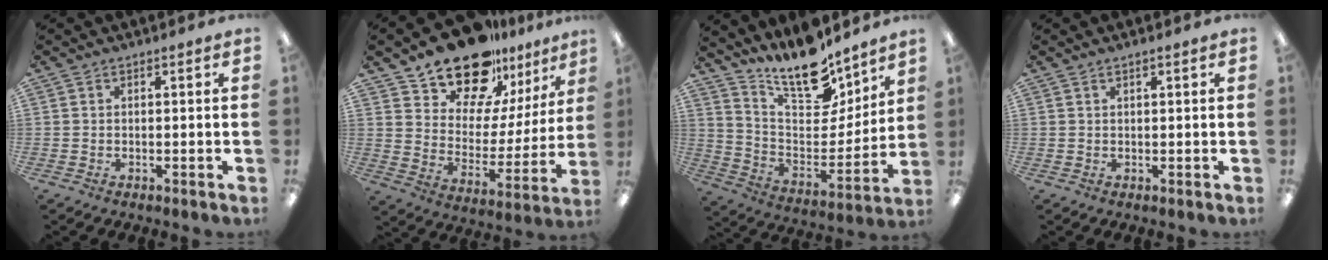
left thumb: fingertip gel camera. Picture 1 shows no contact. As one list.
[{"total": 17.9, "force": [15.2, 8.0, 4.9], "torque": [-0.097, -0.122, 0.278]}, {"total": 17.7, "force": [14.8, 6.4, 7.2], "torque": [-0.127, -0.116, 0.263]}, {"total": 0.9, "force": [0.6, 0.2, 0.6], "torque": [-0.013, 0.000, 0.010]}]